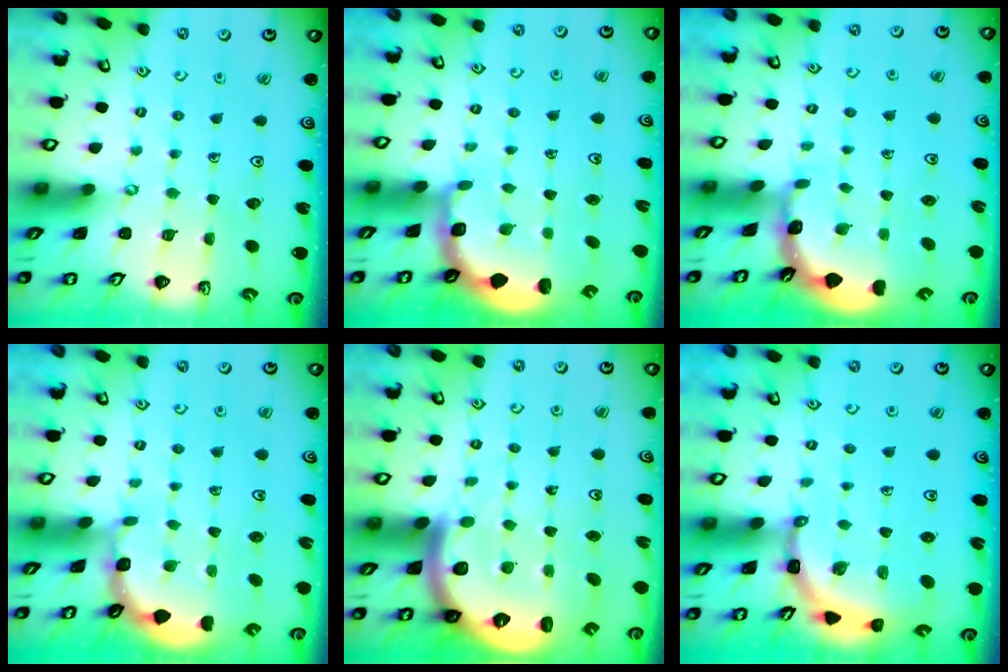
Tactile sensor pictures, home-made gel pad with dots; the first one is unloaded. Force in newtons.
{"total": 2.1, "press": 2.0, "slide": 0.6}
{"total": 1.8, "press": 1.8, "slide": 0.1}
{"total": 1.7, "press": 1.7, "slide": 0.1}
{"total": 6.6, "press": 6.5, "slide": 1.1}
{"total": 3.5, "press": 3.5, "slide": 0.3}